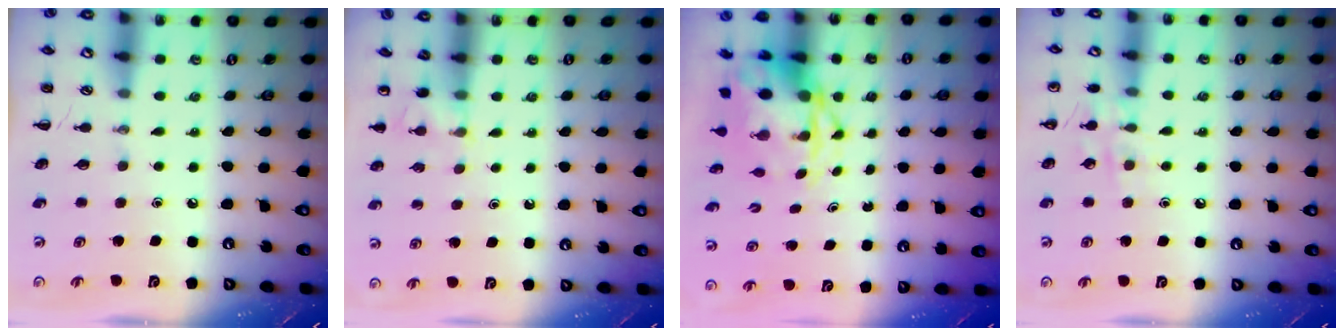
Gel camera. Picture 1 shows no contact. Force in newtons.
{"total": 4.2, "press": 4.1, "slide": 1.1}
{"total": 4.9, "press": 4.7, "slide": 1.1}
{"total": 7.3, "press": 7.2, "slide": 1.6}